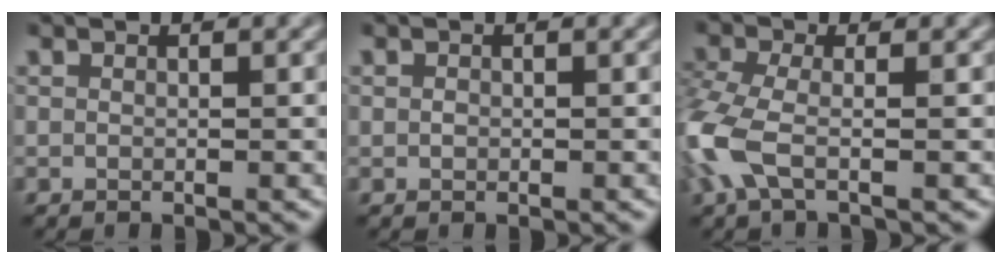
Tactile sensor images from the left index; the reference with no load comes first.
{"total": 0.5, "force": [-0.3, 0.4, 0.1], "torque": [-0.001, -0.001, -0.003]}
{"total": 5.4, "force": [-2.5, 2.0, 4.3], "torque": [-0.120, -0.006, -0.062]}